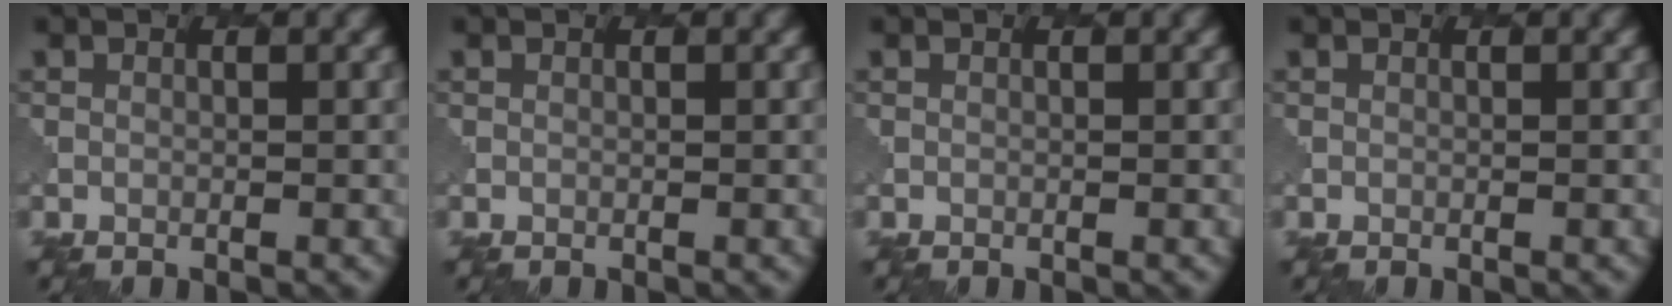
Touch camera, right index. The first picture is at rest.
{"total": 0.0}
{"total": 0.0}
{"total": 0.0}